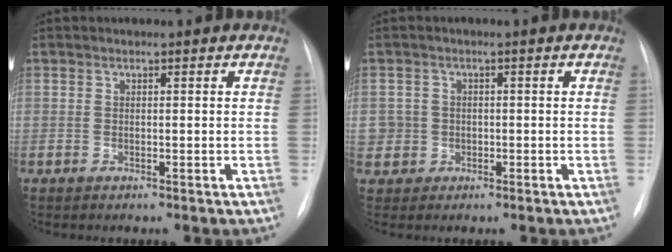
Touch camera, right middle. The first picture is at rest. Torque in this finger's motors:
{"motor_torque": [-0.52, -0.27, -0.01, 0.00]}